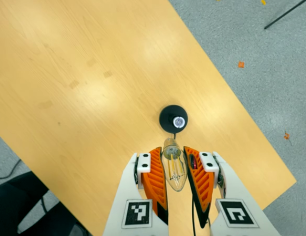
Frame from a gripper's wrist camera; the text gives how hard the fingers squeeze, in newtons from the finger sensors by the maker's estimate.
{"total": 18.9, "left": 20.7, "right": 17.0}